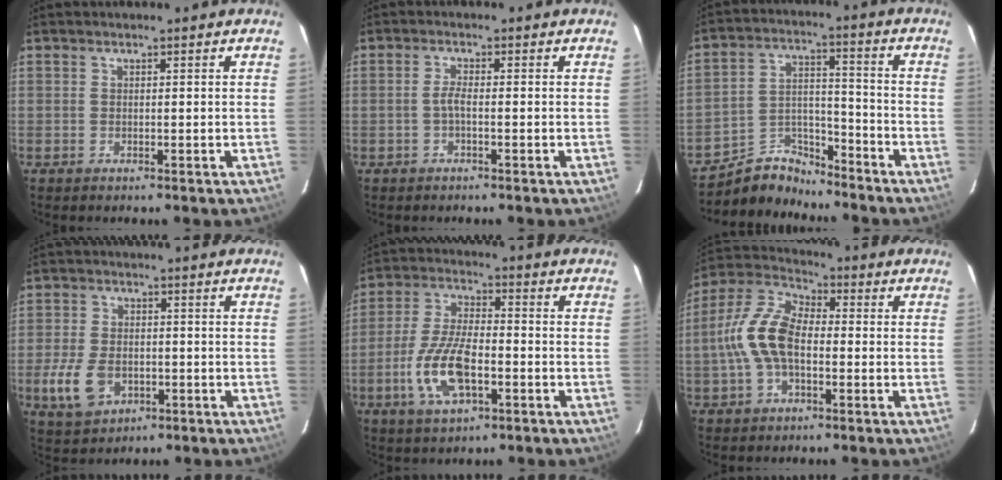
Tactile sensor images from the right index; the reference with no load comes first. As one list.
[{"total": 1.6, "force": [-0.7, 0.1, 1.5], "torque": [-0.031, 0.004, -0.015]}, {"total": 9.0, "force": [-8.2, 3.7, 0.5], "torque": [-0.019, 0.045, -0.148]}, {"total": 9.4, "force": [-3.0, 6.2, 6.4], "torque": [-0.155, -0.008, -0.045]}, {"total": 12.3, "force": [-4.2, 5.0, 10.4], "torque": [-0.219, -0.002, -0.077]}, {"total": 12.1, "force": [-1.7, 6.5, 10.1], "torque": [-0.217, 0.018, -0.037]}]